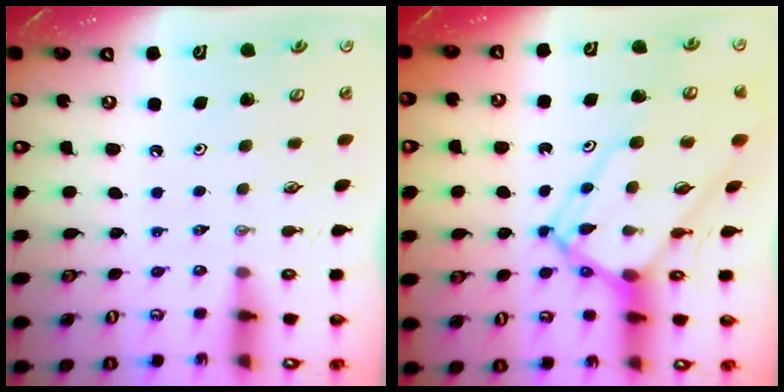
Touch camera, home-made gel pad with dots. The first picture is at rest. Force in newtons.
{"total": 13.4, "press": 13.3, "slide": 1.3}